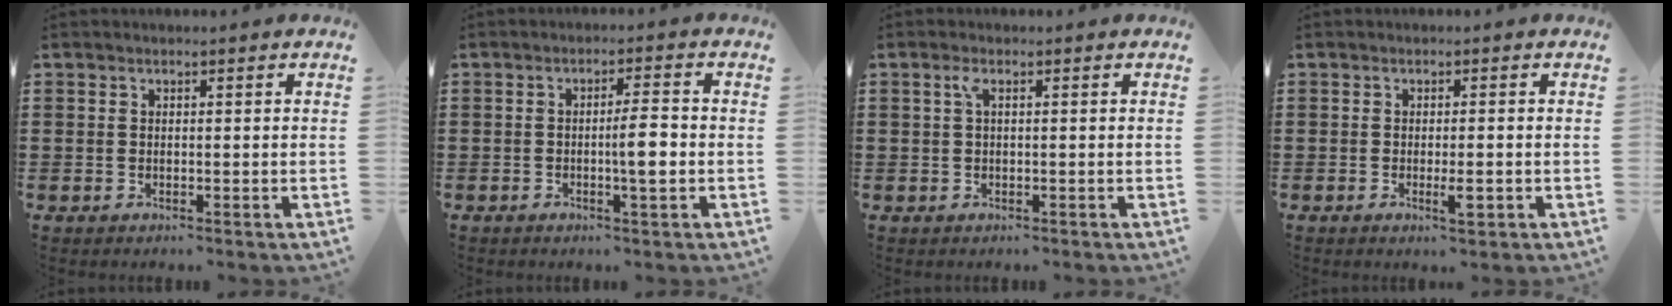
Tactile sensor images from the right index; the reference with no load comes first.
{"total": 4.5, "force": [-0.7, 0.5, 4.4], "torque": [-0.075, -0.001, -0.014]}
{"total": 1.5, "force": [0.3, 0.3, 1.4], "torque": [-0.030, 0.002, 0.004]}
{"total": 2.7, "force": [-0.9, 0.6, 2.5], "torque": [-0.040, -0.001, -0.015]}